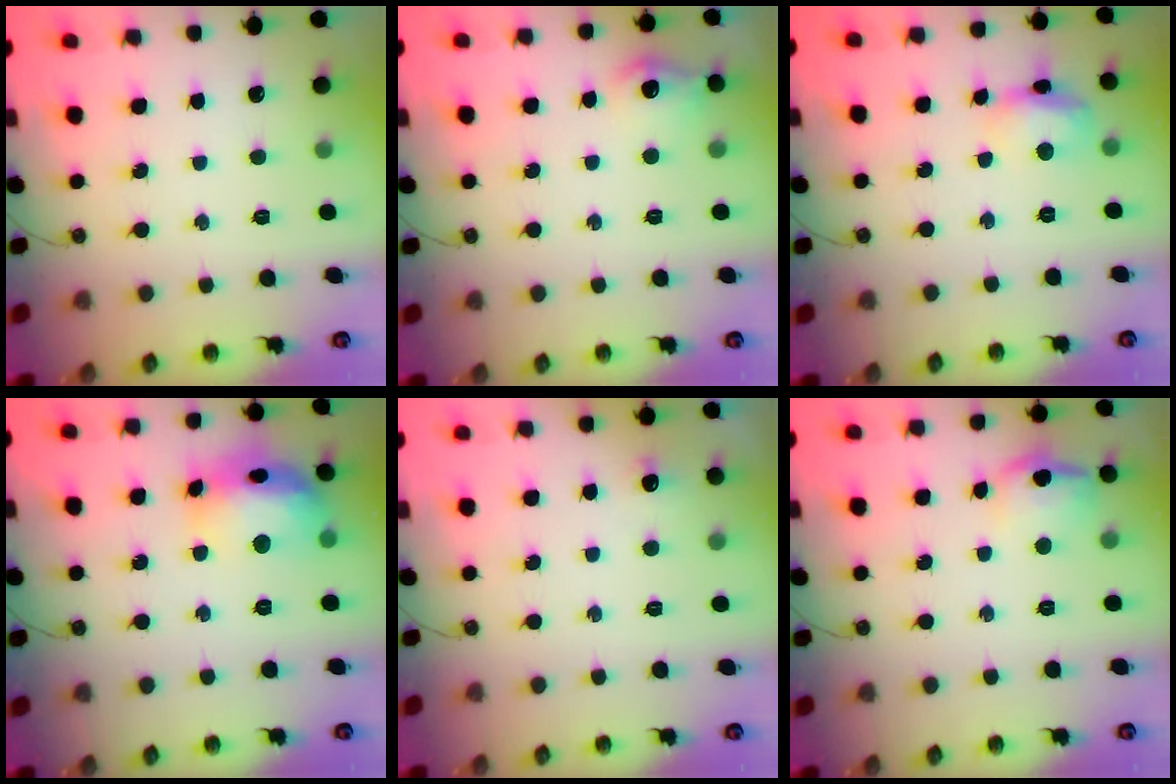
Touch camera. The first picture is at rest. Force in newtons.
{"total": 9.0, "press": 8.9, "slide": 0.9}
{"total": 11.3, "press": 11.3, "slide": 0.9}
{"total": 15.6, "press": 15.5, "slide": 1.7}
{"total": 4.6, "press": 4.5, "slide": 1.0}
{"total": 9.3, "press": 9.2, "slide": 1.3}